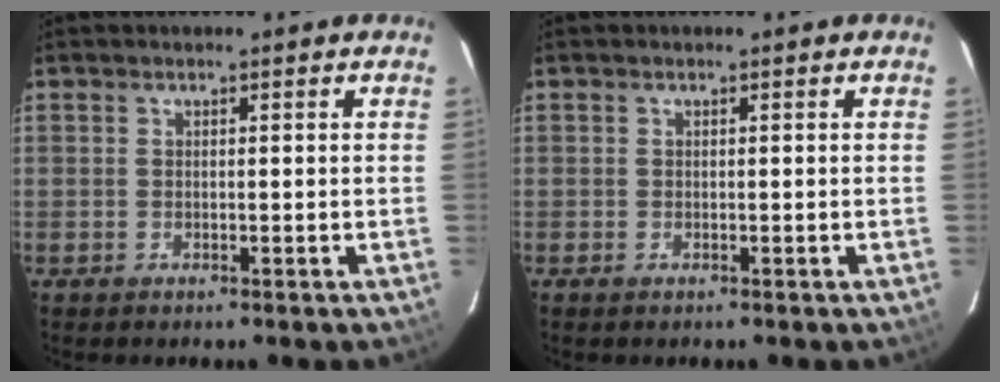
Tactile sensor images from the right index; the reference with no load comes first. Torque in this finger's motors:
{"motor_torque": [0.16, -0.05, 0.05, 0.01]}